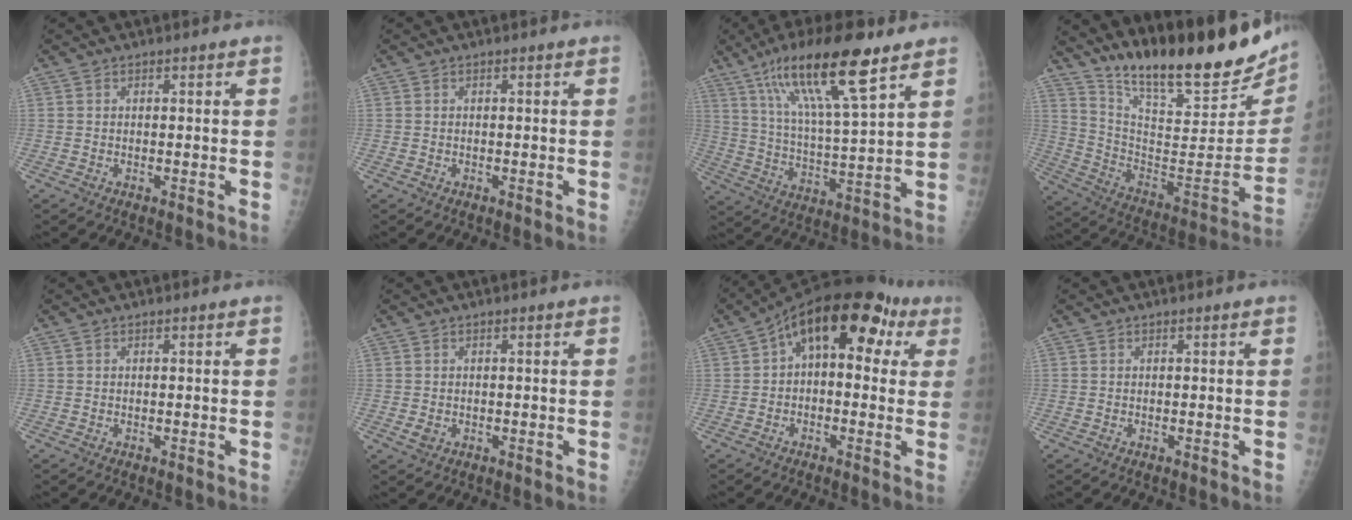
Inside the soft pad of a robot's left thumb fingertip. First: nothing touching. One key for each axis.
{"total": 0.0}
{"total": 18.2, "fx": 10.8, "fy": 3.4, "fz": 14.3, "tx": -0.246, "ty": -0.039, "tz": 0.197}
{"total": 27.8, "fx": 21.3, "fy": 6.9, "fz": 16.6, "tx": -0.229, "ty": -0.108, "tz": 0.331}
{"total": 0.0}
{"total": 1.5, "fx": -0.3, "fy": 1.2, "fz": 0.9, "tx": -0.011, "ty": -0.001, "tz": -0.003}
{"total": 14.6, "fx": 4.3, "fy": 8.3, "fz": 11.1, "tx": -0.114, "ty": 0.041, "tz": 0.050}
{"total": 0.0}